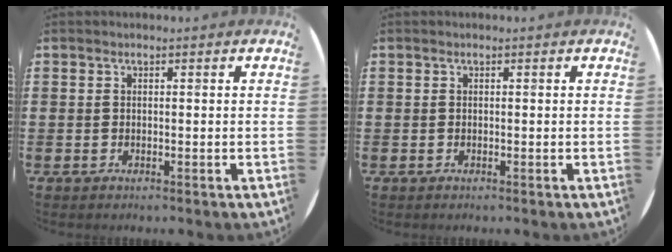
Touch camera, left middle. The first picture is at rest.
{"total": 0.0}